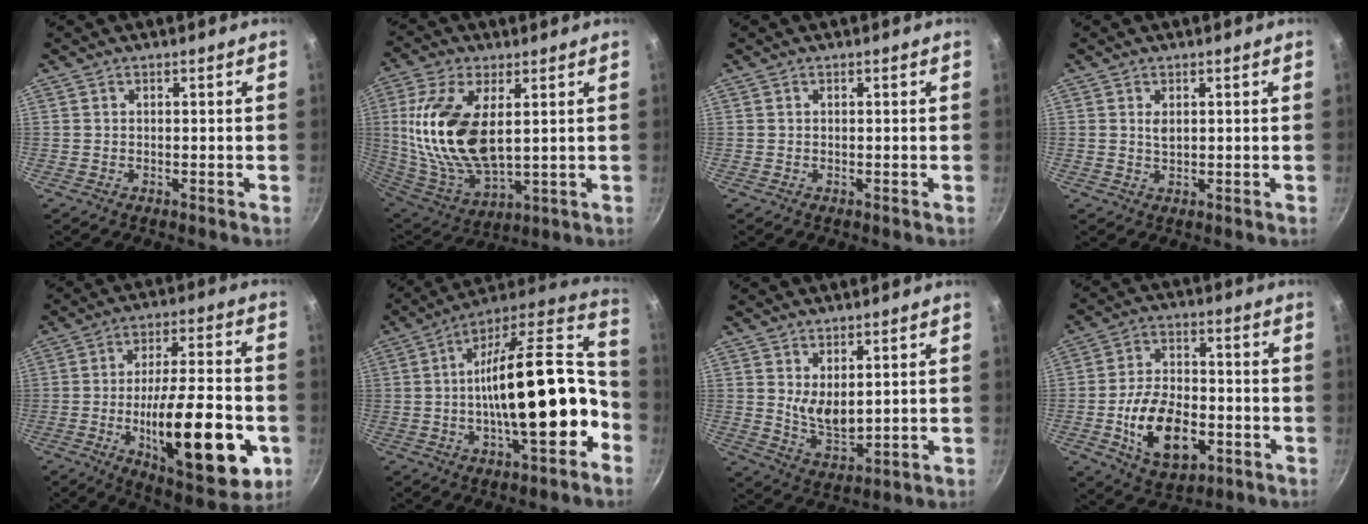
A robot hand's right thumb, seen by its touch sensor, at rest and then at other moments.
{"total": 19.2, "force": [3.6, 9.6, 16.3], "torque": [-0.326, -0.022, 0.078]}
{"total": 0.0}
{"total": 1.8, "force": [0.6, 1.0, 1.3], "torque": [-0.024, -0.003, 0.012]}
{"total": 23.8, "force": [-6.4, 8.3, 21.4], "torque": [-0.298, 0.014, -0.089]}
{"total": 23.7, "force": [-4.9, 9.1, 21.3], "torque": [-0.299, 0.039, -0.083]}
{"total": 6.1, "force": [2.3, 3.0, 4.8], "torque": [-0.069, -0.033, 0.052]}
{"total": 14.7, "force": [-4.3, 8.8, 11.0], "torque": [-0.172, 0.020, -0.067]}